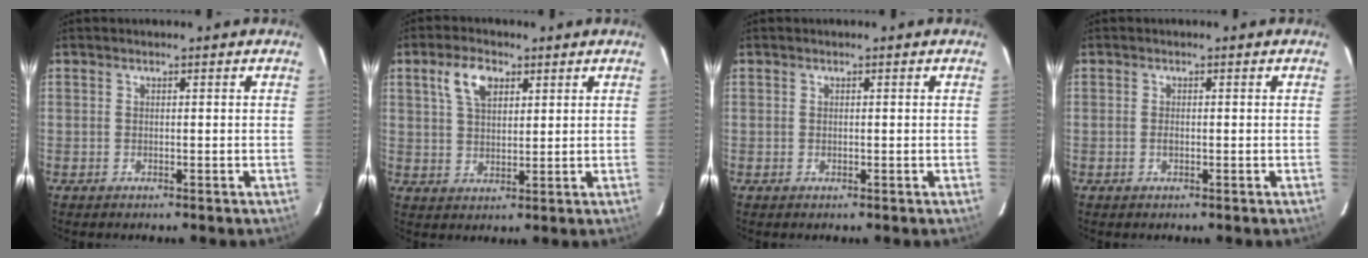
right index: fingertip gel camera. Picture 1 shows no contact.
{"total": 6.4, "force": [3.1, 3.5, 4.4], "torque": [-0.085, 0.015, 0.058]}
{"total": 0.0}
{"total": 0.9, "force": [-0.2, 0.5, 0.7], "torque": [-0.014, 0.001, -0.004]}